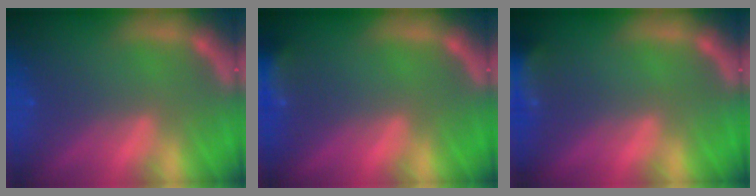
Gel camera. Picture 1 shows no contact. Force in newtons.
{"total": 4.4}
{"total": 5.5}